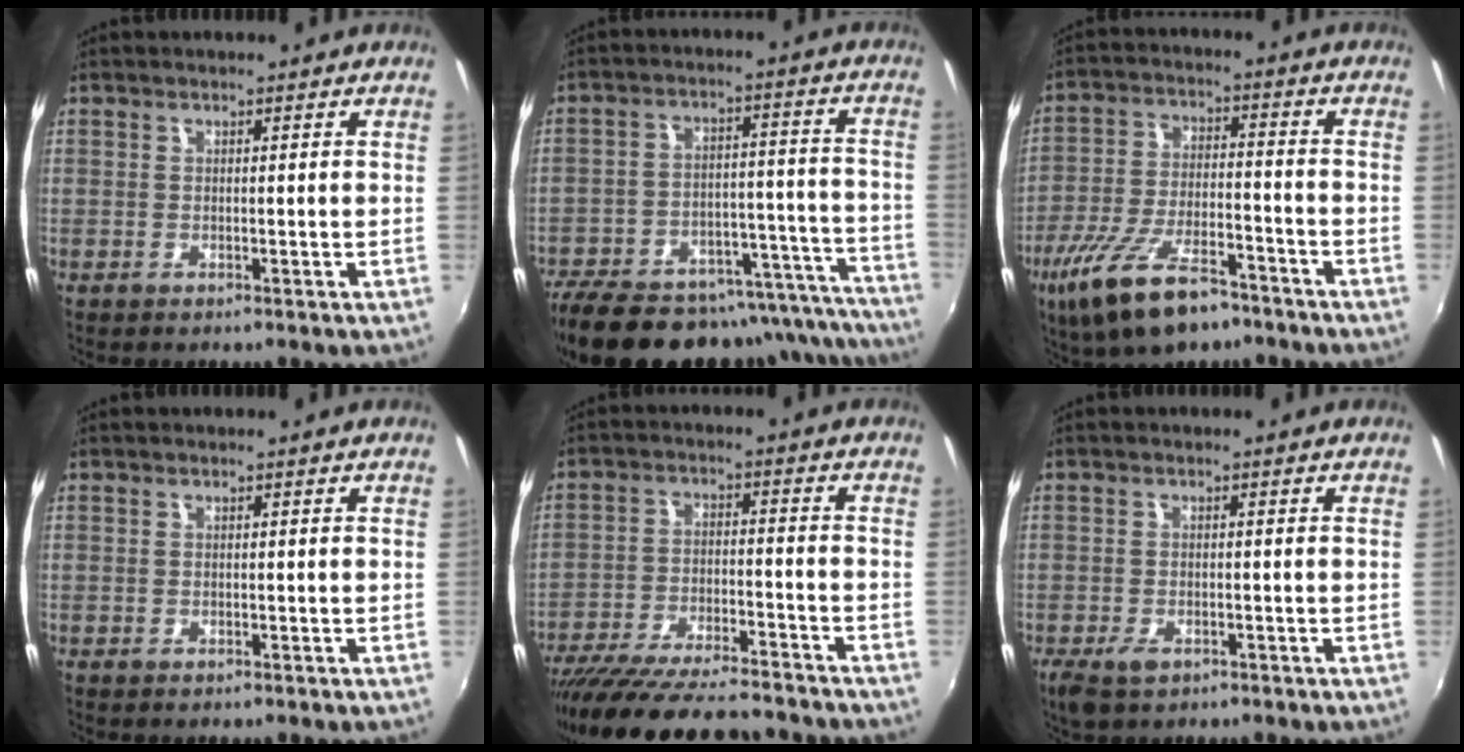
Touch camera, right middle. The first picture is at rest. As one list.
[{"total": 28.6, "force": [-24.9, 8.6, 11.1], "torque": [-0.168, 0.023, -0.330]}, {"total": 16.1, "force": [-10.6, 5.7, 10.6], "torque": [-0.224, -0.034, -0.186]}, {"total": 0.0}, {"total": 22.6, "force": [-19.7, 4.2, 10.3], "torque": [-0.199, -0.044, -0.298]}, {"total": 3.9, "force": [-2.3, 2.1, 2.4], "torque": [-0.057, -0.012, -0.040]}]